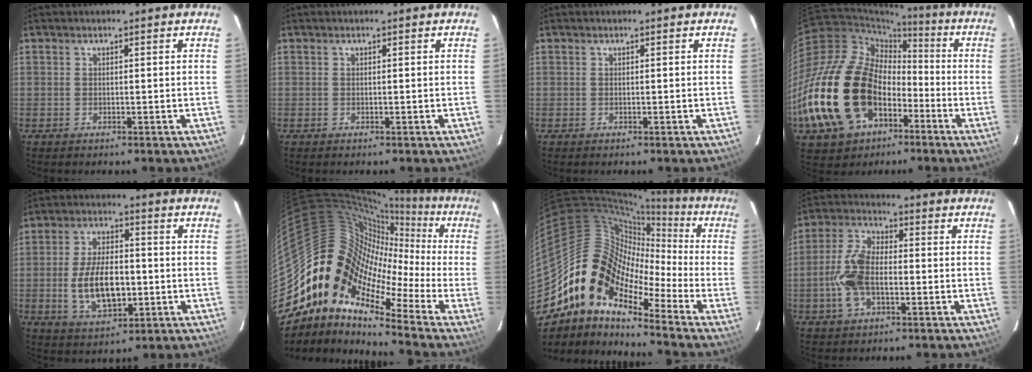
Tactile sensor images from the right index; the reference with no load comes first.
{"total": 0.0}
{"total": 0.0}
{"total": 27.5, "force": [-9.7, 18.7, 17.7], "torque": [-0.397, -0.007, -0.159]}
{"total": 11.8, "force": [-1.9, 5.9, 10.0], "torque": [-0.197, -0.002, -0.024]}
{"total": 12.2, "force": [-3.1, 8.5, 8.1], "torque": [-0.112, 0.010, -0.090]}
{"total": 15.9, "force": [-8.4, 9.5, 9.7], "torque": [-0.162, 0.010, -0.183]}
{"total": 10.2, "force": [-2.3, 5.3, 8.4], "torque": [-0.182, 0.010, -0.046]}